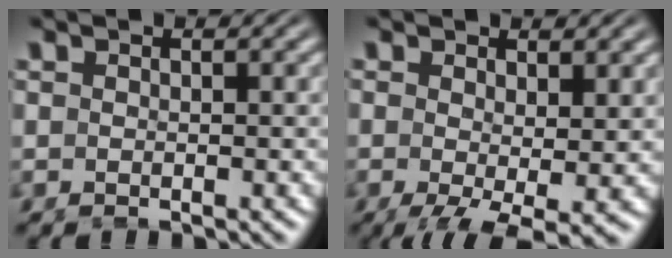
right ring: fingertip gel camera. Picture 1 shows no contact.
{"total": 5.4, "force": [-3.7, 1.3, 3.7], "torque": [-0.053, -0.040, -0.037]}